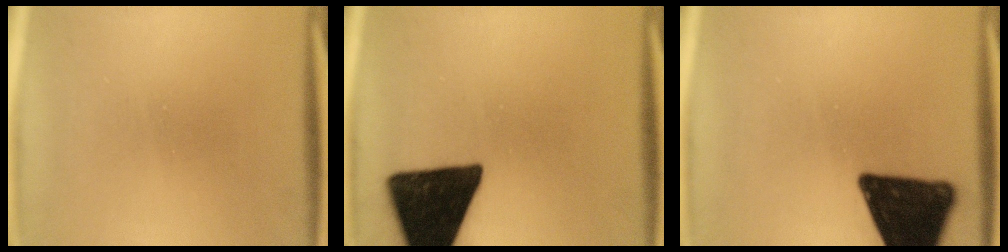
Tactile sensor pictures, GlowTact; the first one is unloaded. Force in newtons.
{"total": 19.4}
{"total": 19.6}